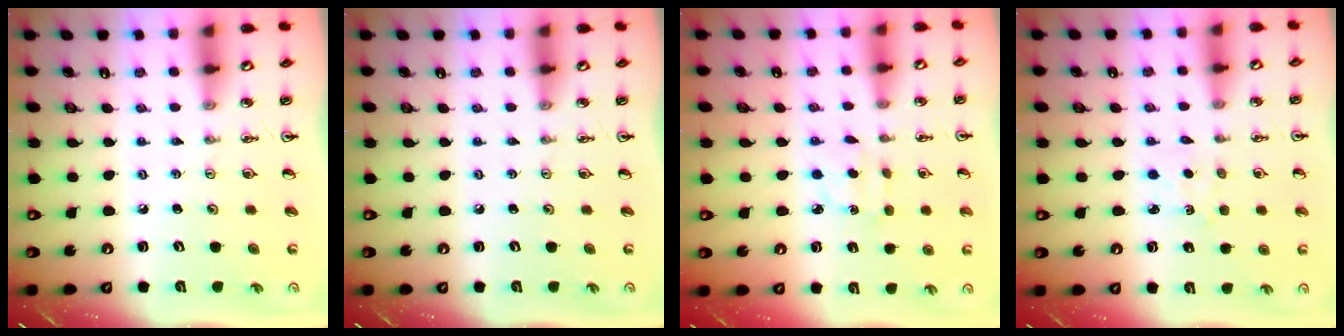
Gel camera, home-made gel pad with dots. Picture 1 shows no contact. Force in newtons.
{"total": 0.0}
{"total": 3.2, "press": 3.2, "slide": 0.4}
{"total": 2.2, "press": 2.2, "slide": 0.4}